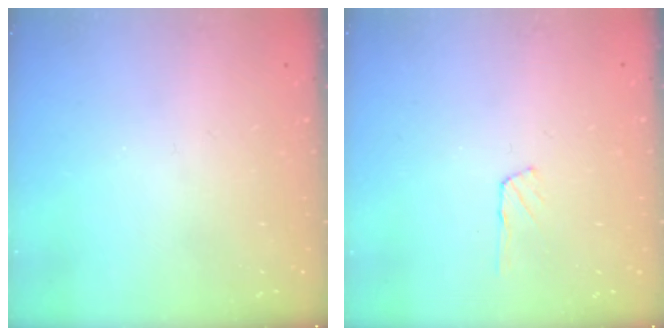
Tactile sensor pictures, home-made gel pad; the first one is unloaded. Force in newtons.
{"total": 4.0, "press": 3.9, "slide": 0.4}